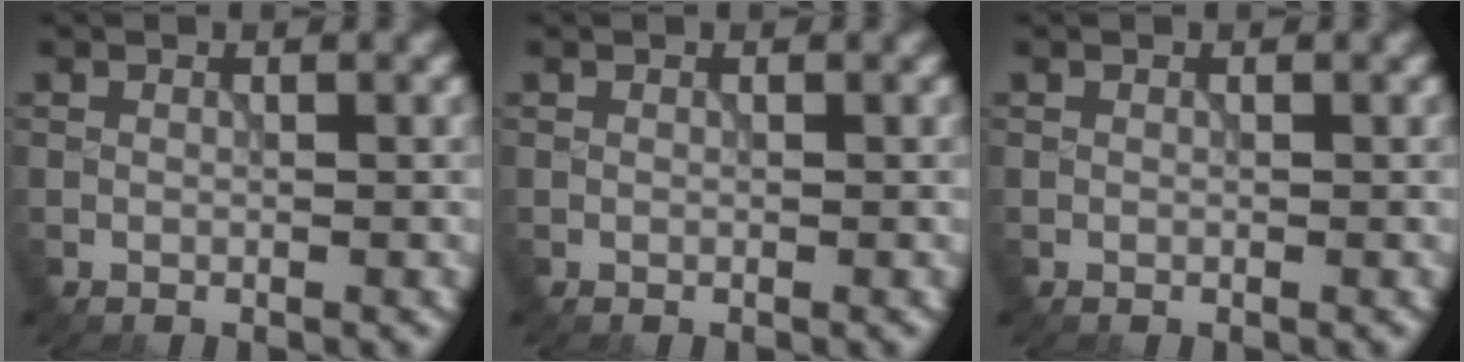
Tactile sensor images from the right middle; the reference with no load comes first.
{"total": 0.0}
{"total": 0.0}